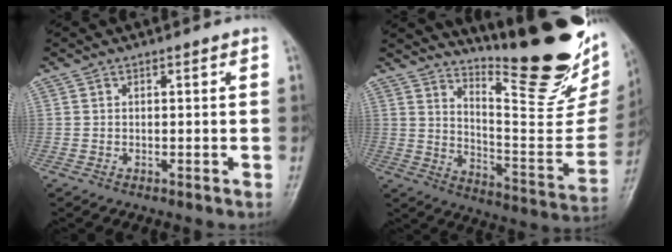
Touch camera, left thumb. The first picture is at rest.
{"total": 27.5, "force": [18.8, 7.1, 18.9], "torque": [-0.238, -0.115, 0.276]}